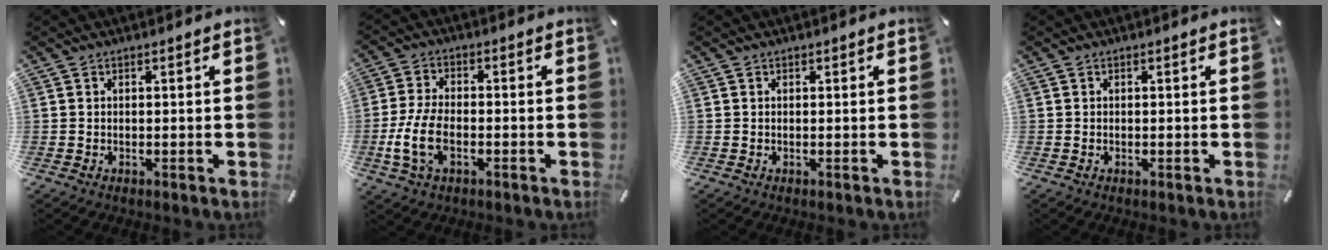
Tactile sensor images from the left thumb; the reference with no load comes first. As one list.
[{"total": 8.4, "force": [-2.8, 4.7, 6.4], "torque": [-0.145, 0.001, -0.052]}, {"total": 0.0}, {"total": 0.0}]